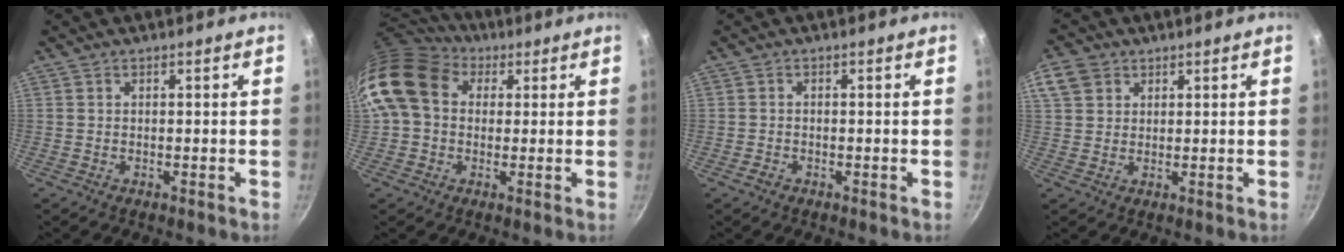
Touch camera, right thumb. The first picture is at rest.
{"total": 14.1, "force": [3.3, 11.0, 8.0], "torque": [-0.135, 0.021, 0.043]}
{"total": 1.3, "force": [-0.8, 0.9, 0.5], "torque": [-0.012, 0.009, -0.017]}
{"total": 6.6, "force": [2.9, 5.2, 2.8], "torque": [-0.043, 0.002, 0.050]}